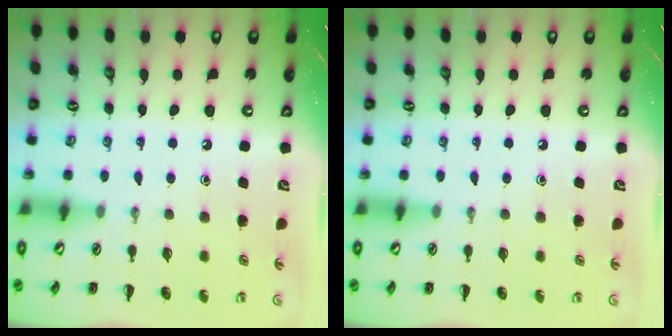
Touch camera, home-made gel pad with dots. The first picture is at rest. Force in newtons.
{"total": 0.0}